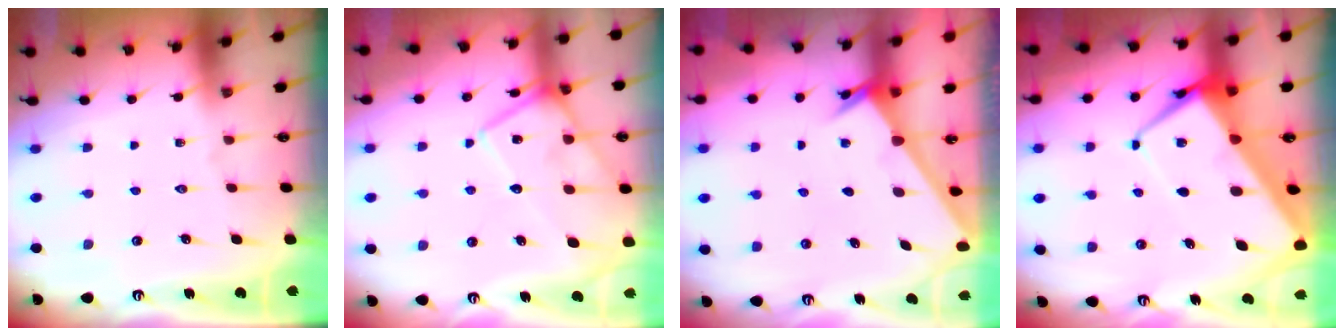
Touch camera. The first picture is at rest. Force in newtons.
{"total": 16.3, "press": 16.3, "slide": 0.8}
{"total": 2.4, "press": 2.4, "slide": 0.2}
{"total": 11.3, "press": 11.2, "slide": 1.0}